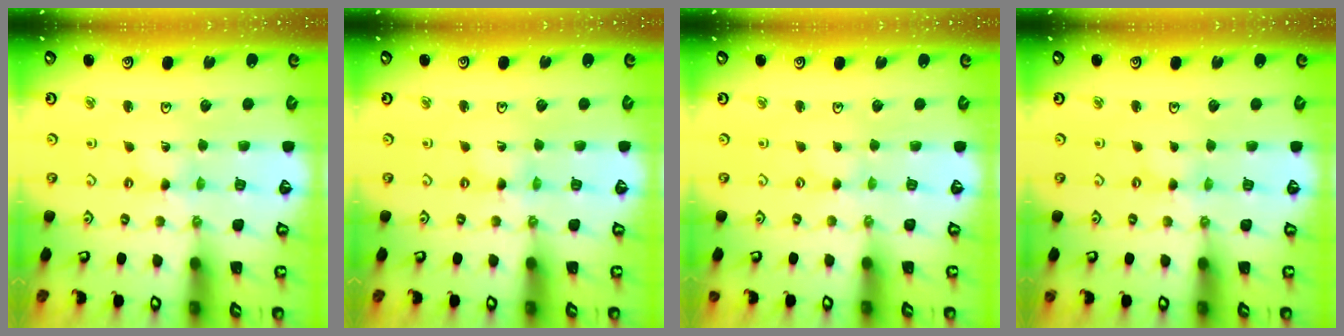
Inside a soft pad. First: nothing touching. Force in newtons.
{"total": 0.5, "press": 0.5, "slide": 0.2}
{"total": 0.0}
{"total": 0.0}